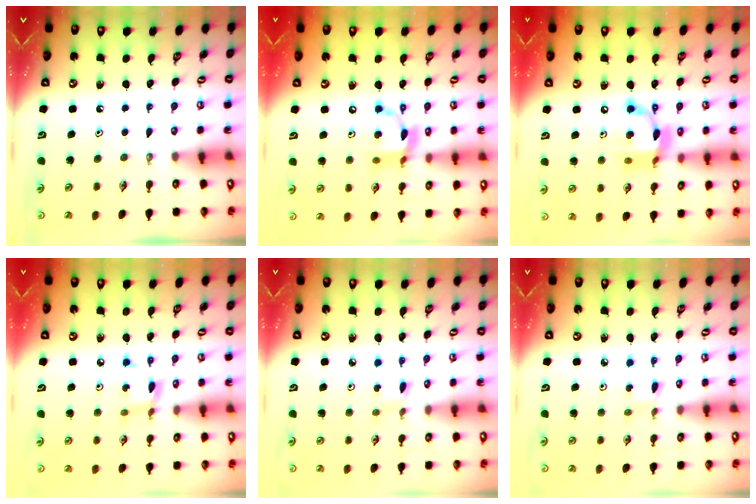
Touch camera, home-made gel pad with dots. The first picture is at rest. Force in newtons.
{"total": 12.6, "press": 12.6, "slide": 1.1}
{"total": 13.1, "press": 13.0, "slide": 0.9}
{"total": 4.1, "press": 4.1, "slide": 0.1}
{"total": 1.1, "press": 1.1, "slide": 0.1}
{"total": 0.7, "press": 0.7, "slide": 0.1}